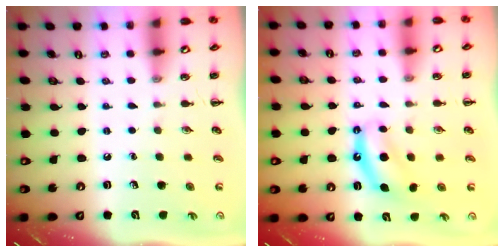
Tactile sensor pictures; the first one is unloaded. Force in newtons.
{"total": 7.3, "press": 7.3, "slide": 1.1}